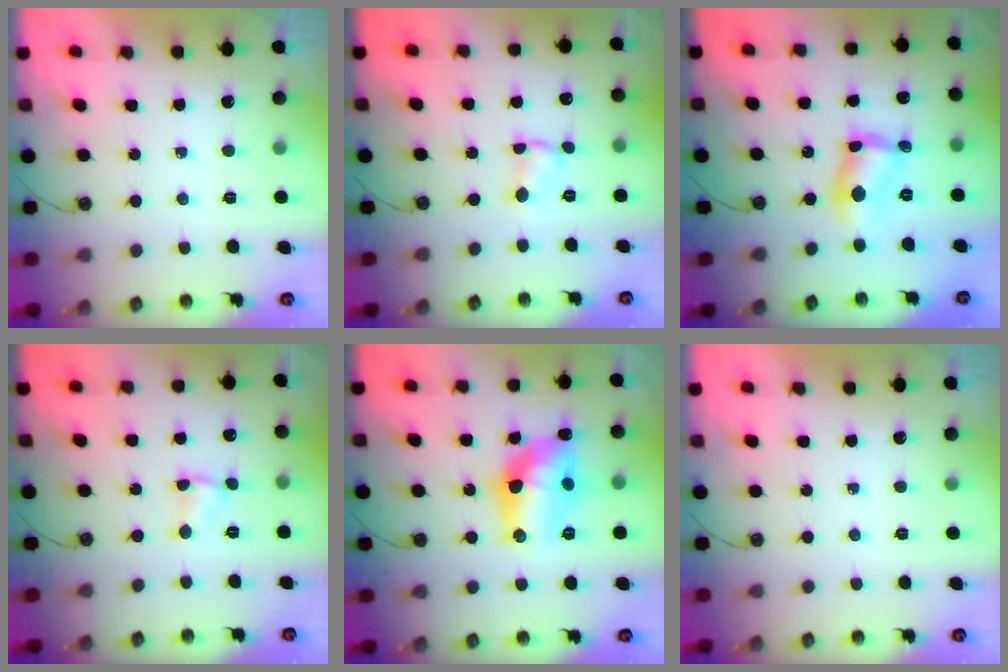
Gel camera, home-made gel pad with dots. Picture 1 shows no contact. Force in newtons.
{"total": 1.8, "press": 1.8, "slide": 0.3}
{"total": 8.4, "press": 8.4, "slide": 0.3}
{"total": 1.9, "press": 1.9, "slide": 0.3}
{"total": 14.6, "press": 14.1, "slide": 3.5}
{"total": 0.0}